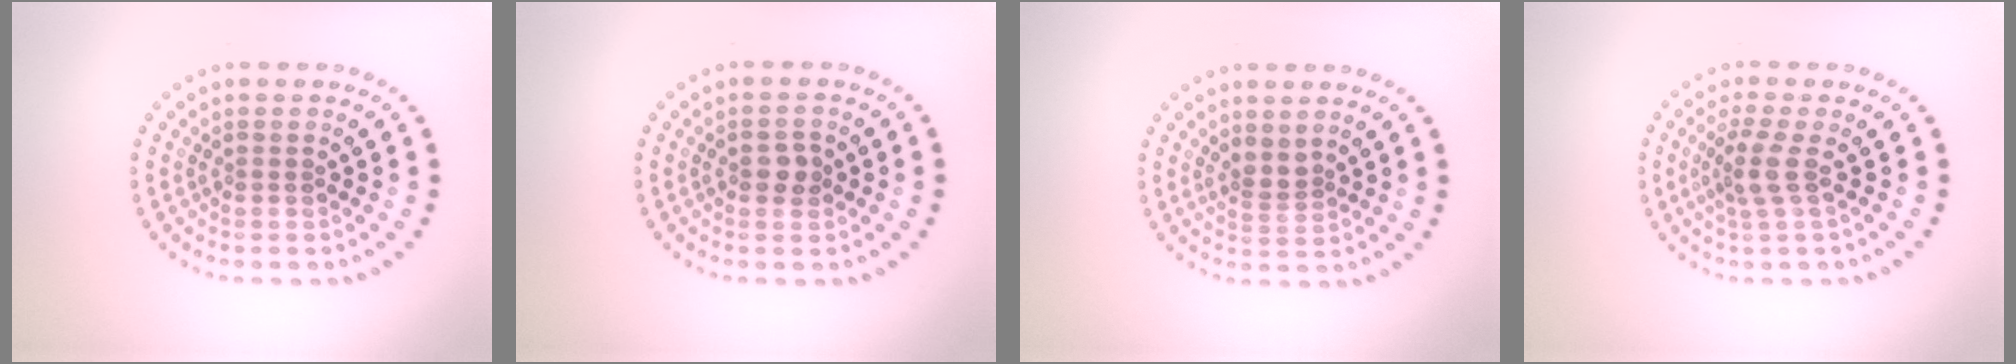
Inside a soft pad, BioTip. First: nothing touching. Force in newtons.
{"total": 1.6, "press": 1.6, "slide": 0.1}
{"total": 1.9, "press": 1.3, "slide": 1.3}
{"total": 2.6, "press": 2.0, "slide": 1.6}